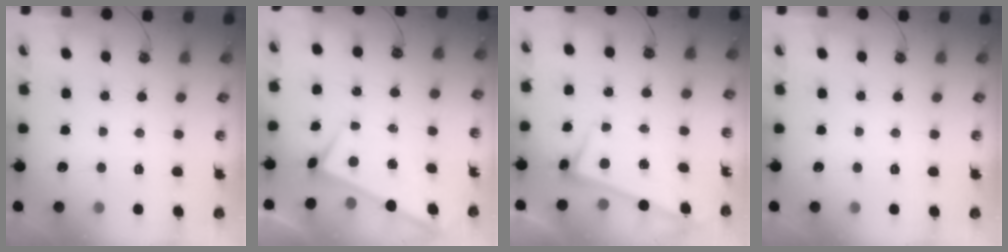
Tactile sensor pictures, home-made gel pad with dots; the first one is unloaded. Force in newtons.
{"total": 1.4, "press": 1.3, "slide": 0.3}
{"total": 2.6, "press": 2.5, "slide": 0.8}
{"total": 0.0}